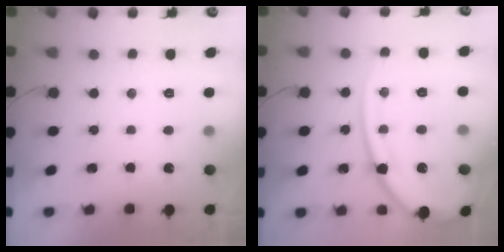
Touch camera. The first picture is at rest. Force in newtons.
{"total": 17.1, "press": 17.0, "slide": 1.7}